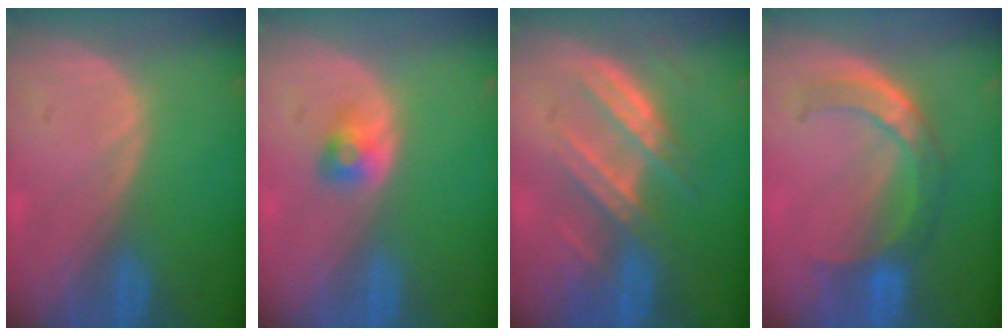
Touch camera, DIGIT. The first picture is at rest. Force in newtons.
{"total": 2.7, "press": 2.4, "slide": 1.1}
{"total": 7.0, "press": 6.9, "slide": 1.4}
{"total": 7.0, "press": 6.3, "slide": 3.1}